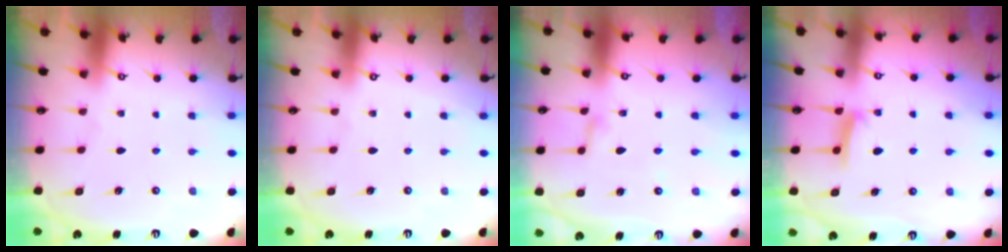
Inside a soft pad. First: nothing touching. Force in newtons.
{"total": 0.6, "press": 0.5, "slide": 0.4}
{"total": 2.0, "press": 2.0, "slide": 0.2}
{"total": 5.5, "press": 5.5, "slide": 0.7}